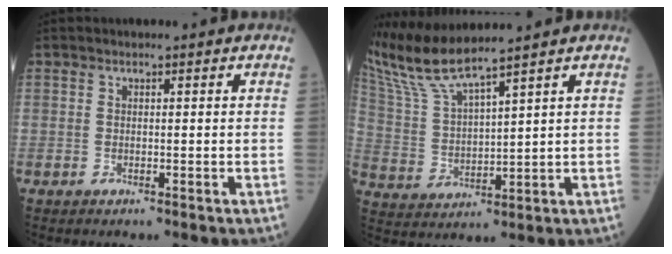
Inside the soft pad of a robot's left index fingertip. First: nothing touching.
{"total": 8.9, "force": [8.0, -1.4, 3.5], "torque": [-0.093, -0.001, 0.171]}